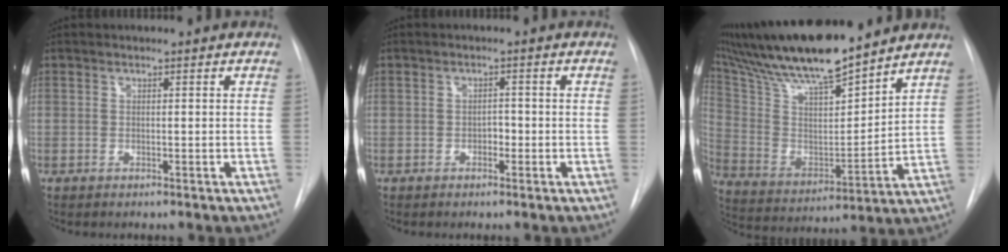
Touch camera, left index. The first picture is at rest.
{"total": 1.4, "force": [-0.8, 0.9, 0.8], "torque": [-0.008, 0.002, -0.017]}
{"total": 20.2, "force": [17.2, 2.1, 10.4], "torque": [-0.196, 0.003, 0.308]}